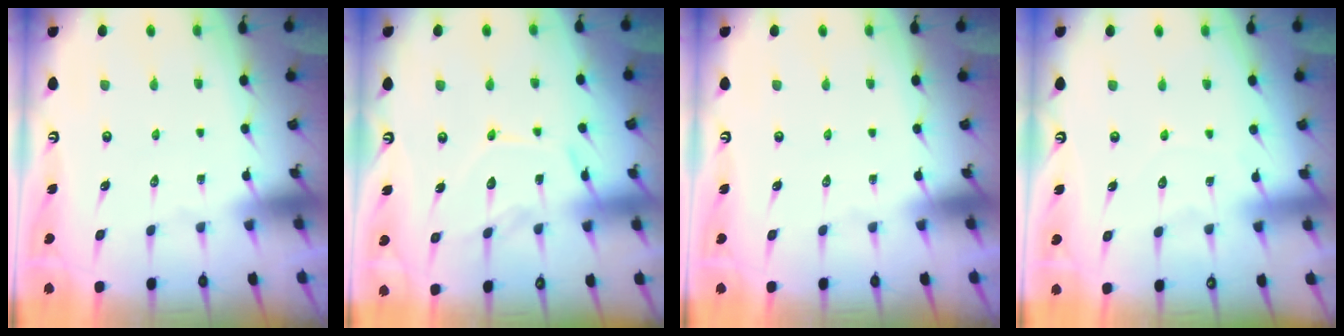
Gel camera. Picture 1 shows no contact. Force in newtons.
{"total": 12.0, "press": 12.0, "slide": 0.8}
{"total": 0.0}
{"total": 3.7, "press": 3.7, "slide": 0.4}